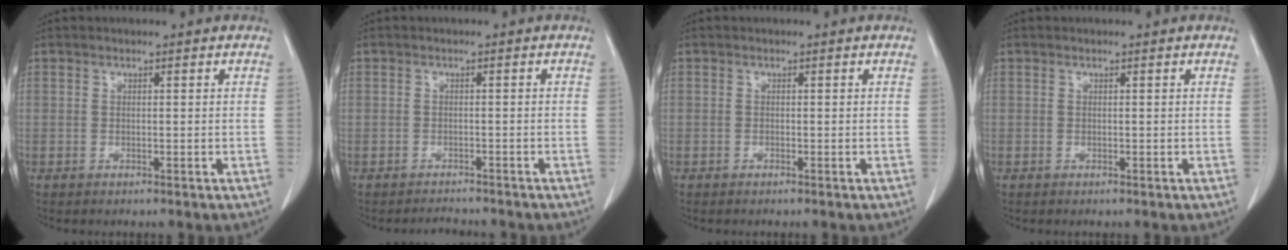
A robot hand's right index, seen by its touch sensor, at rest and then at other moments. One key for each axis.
{"total": 2.3, "fx": -2.2, "fy": 0.8, "fz": -0.2, "tx": 0.000, "ty": -0.003, "tz": -0.035}
{"total": 0.0}
{"total": 0.0}